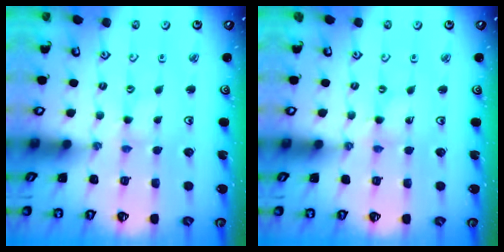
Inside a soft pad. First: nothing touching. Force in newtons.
{"total": 0.0}